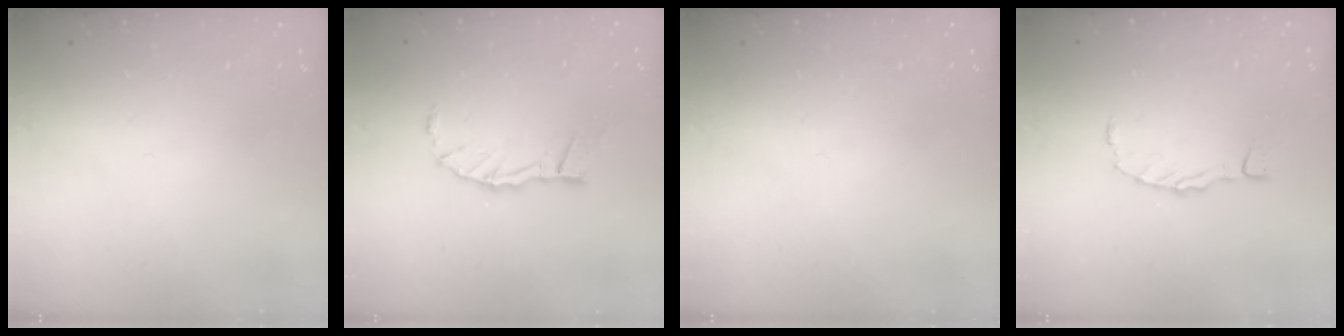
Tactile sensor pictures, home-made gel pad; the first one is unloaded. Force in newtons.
{"total": 8.5, "press": 8.5, "slide": 1.1}
{"total": 0.0}
{"total": 0.0}